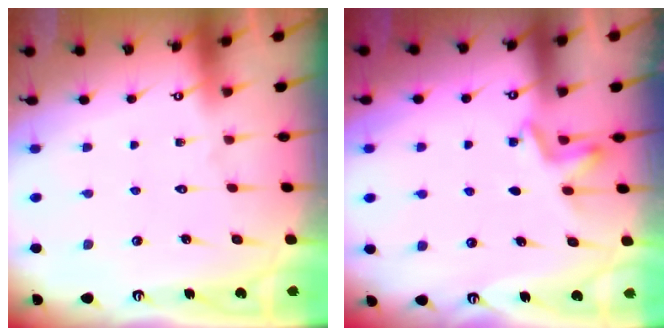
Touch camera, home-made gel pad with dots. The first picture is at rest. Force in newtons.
{"total": 2.4, "press": 2.2, "slide": 1.1}